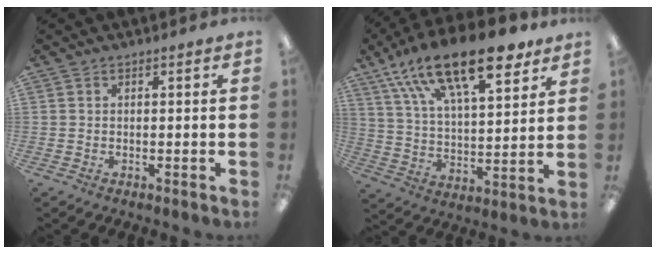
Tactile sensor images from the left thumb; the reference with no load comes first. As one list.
[{"total": 22.7, "force": [14.9, 8.7, 14.7], "torque": [-0.244, -0.077, 0.254]}]